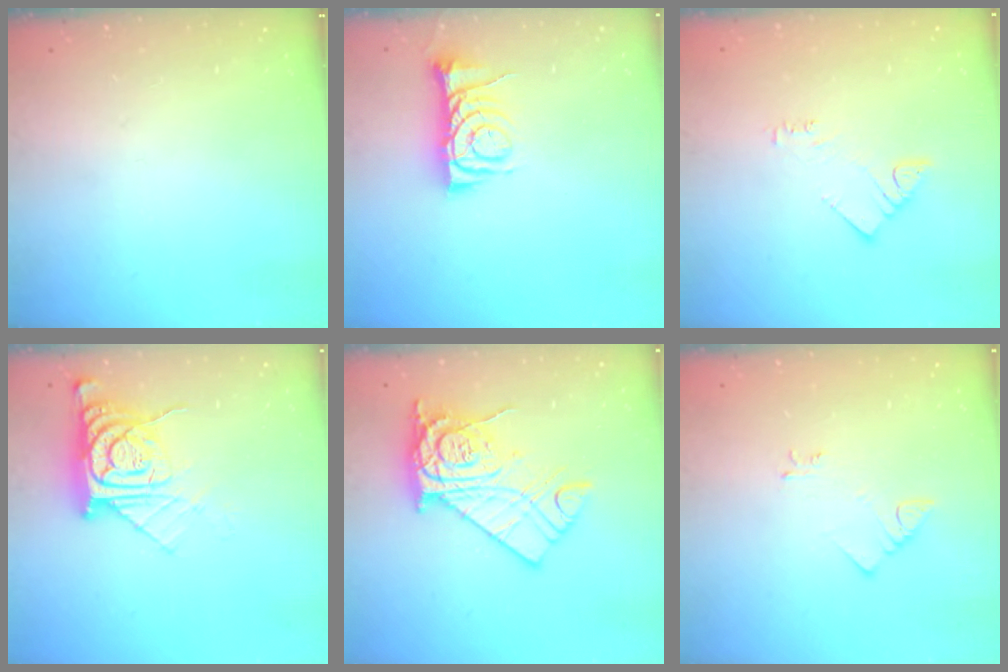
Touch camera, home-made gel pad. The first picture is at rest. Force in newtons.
{"total": 6.7, "press": 6.7, "slide": 0.7}
{"total": 3.4, "press": 3.3, "slide": 0.6}
{"total": 11.8, "press": 11.7, "slide": 1.0}
{"total": 15.7, "press": 15.6, "slide": 1.7}
{"total": 2.9, "press": 2.9, "slide": 0.3}